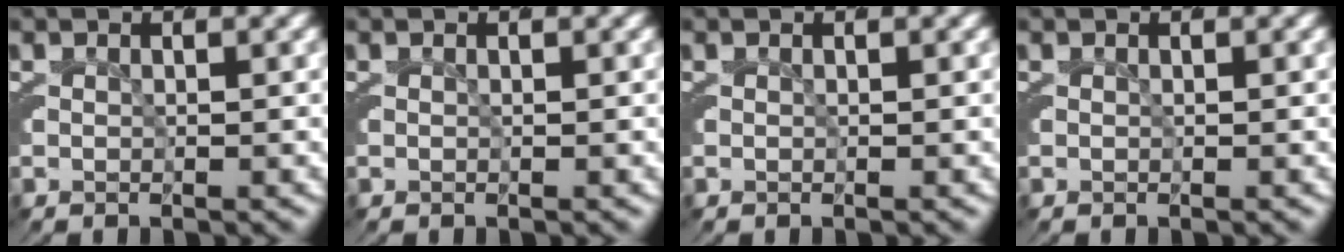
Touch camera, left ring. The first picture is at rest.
{"total": 0.0}
{"total": 0.0}
{"total": 0.0}